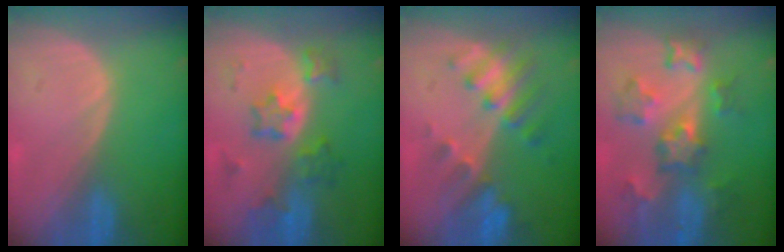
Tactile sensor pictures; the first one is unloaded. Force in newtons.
{"total": 6.7, "press": 6.6, "slide": 1.1}
{"total": 7.9, "press": 7.0, "slide": 3.7}
{"total": 8.8, "press": 7.9, "slide": 4.0}